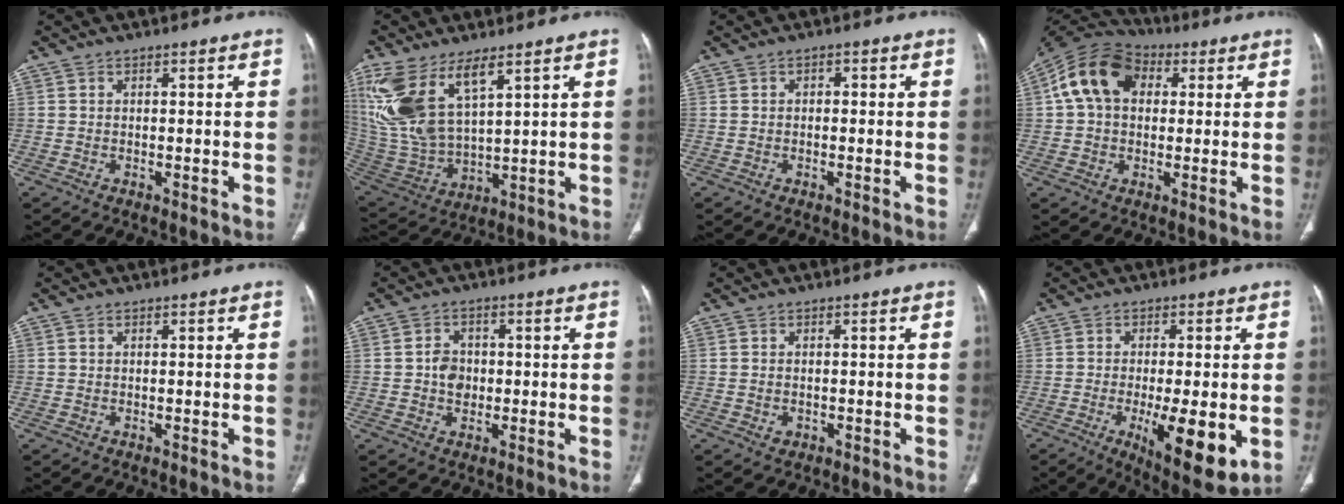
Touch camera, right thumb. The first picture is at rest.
{"total": 16.7, "force": [8.8, 7.2, 12.2], "torque": [-0.261, -0.031, 0.197]}
{"total": 1.0, "force": [0.1, 0.7, 0.7], "torque": [-0.005, 0.003, -0.003]}
{"total": 13.7, "force": [3.1, 9.8, 9.0], "torque": [-0.153, 0.030, 0.043]}
{"total": 0.0}
{"total": 4.3, "force": [-0.2, 3.5, 2.4], "torque": [-0.025, 0.007, -0.004]}
{"total": 1.3, "force": [-0.2, 1.1, 0.8], "torque": [-0.010, 0.002, 0.001]}
{"total": 13.8, "force": [-3.7, 4.3, 12.6], "torque": [-0.186, -0.023, -0.046]}